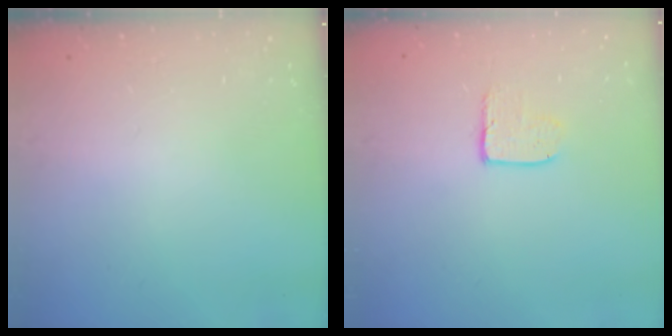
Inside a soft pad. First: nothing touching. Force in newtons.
{"total": 3.8, "press": 3.8, "slide": 0.3}